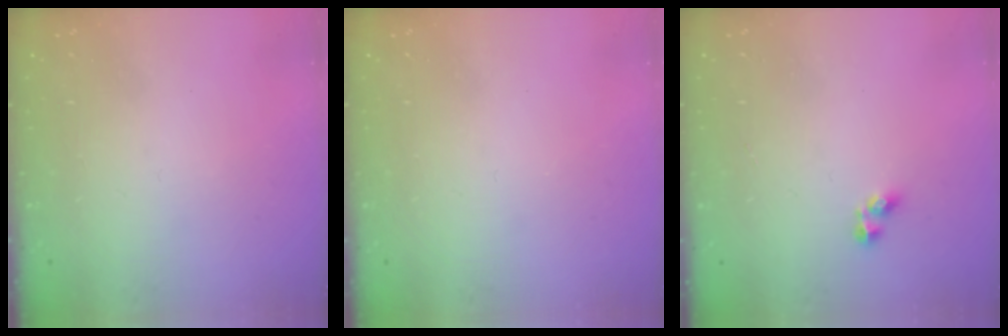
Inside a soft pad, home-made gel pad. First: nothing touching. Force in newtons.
{"total": 0.0}
{"total": 2.5, "press": 2.5, "slide": 0.1}